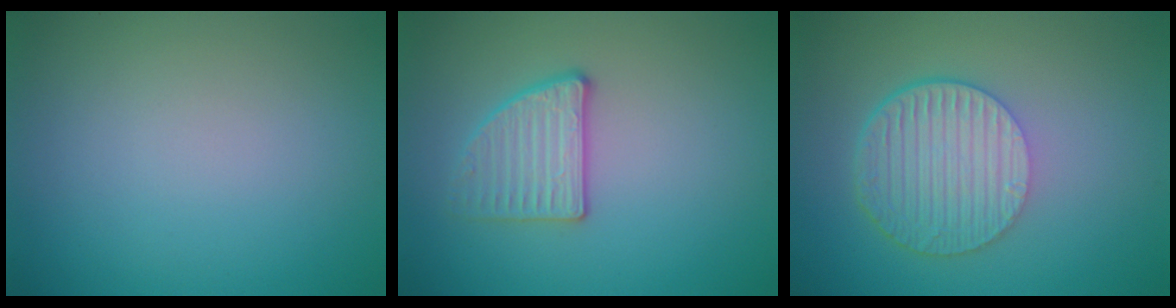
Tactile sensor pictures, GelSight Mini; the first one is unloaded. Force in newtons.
{"total": 2.8, "press": 2.7, "slide": 0.6}
{"total": 6.5, "press": 4.4, "slide": 4.8}